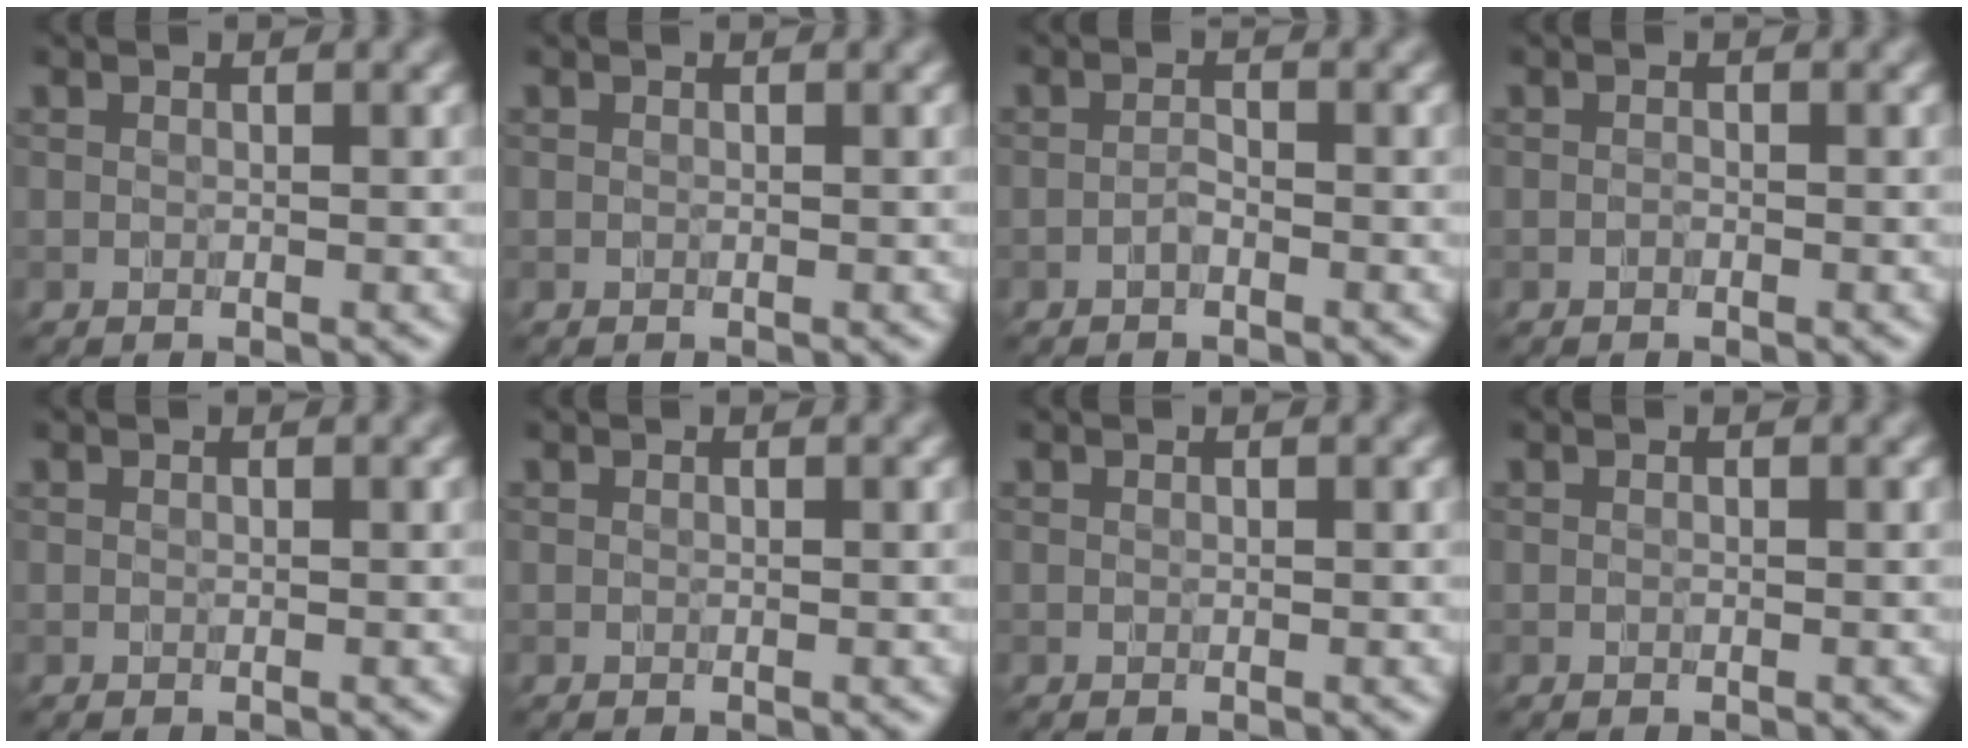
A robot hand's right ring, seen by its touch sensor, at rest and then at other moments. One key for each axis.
{"total": 0.0}
{"total": 0.6, "fx": -0.5, "fy": 0.1, "fz": 0.4, "tx": -0.007, "ty": 0.002, "tz": -0.011}
{"total": 0.0}
{"total": 0.0}
{"total": 0.0}
{"total": 0.0}
{"total": 0.0}